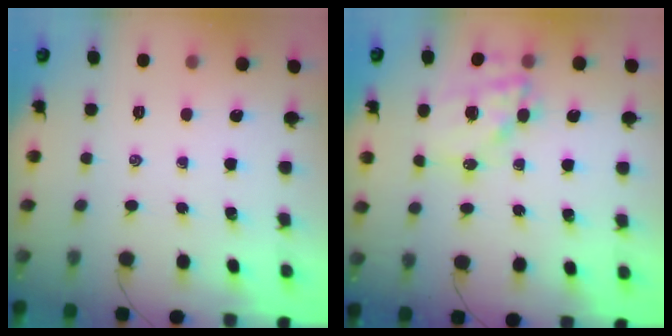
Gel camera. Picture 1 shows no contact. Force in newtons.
{"total": 14.2, "press": 13.8, "slide": 3.3}